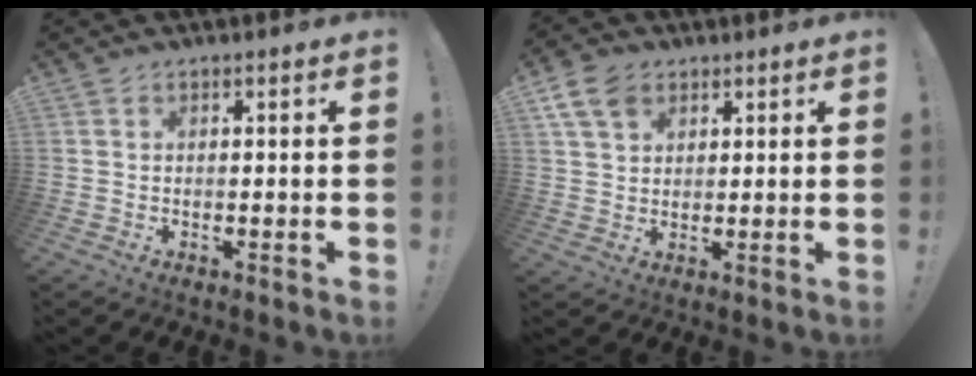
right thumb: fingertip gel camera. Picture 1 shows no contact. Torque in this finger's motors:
{"motor_torque": [-0.06, 0.08, 0.03, 0.03, 0.08]}